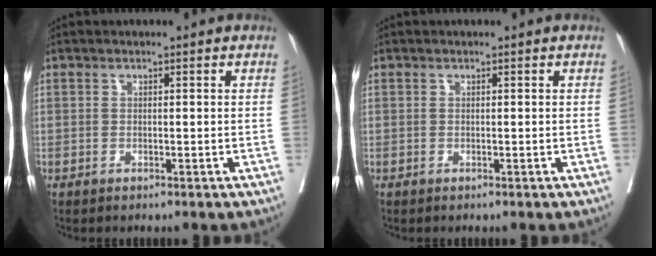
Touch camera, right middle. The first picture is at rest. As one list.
[{"total": 0.0}]